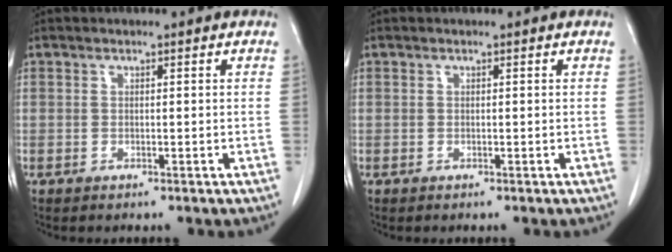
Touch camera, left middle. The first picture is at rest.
{"total": 0.0}